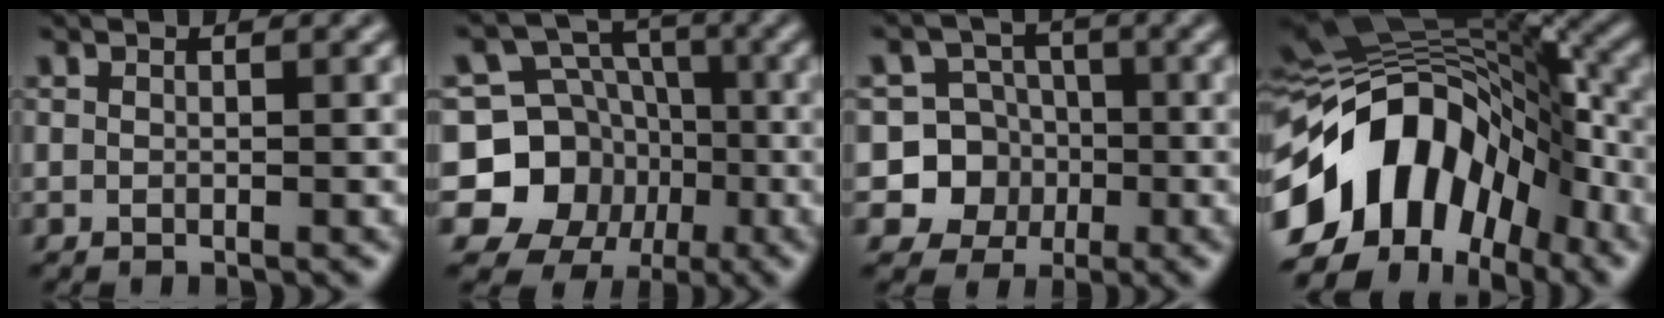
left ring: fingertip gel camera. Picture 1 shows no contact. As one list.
[{"total": 10.5, "force": [-2.5, 9.7, 2.9], "torque": [-0.051, 0.006, -0.072]}, {"total": 7.4, "force": [-2.0, 7.1, 1.1], "torque": [-0.009, 0.006, -0.059]}, {"total": 14.4, "force": [-5.1, 9.4, 9.7], "torque": [-0.155, 0.022, -0.109]}]